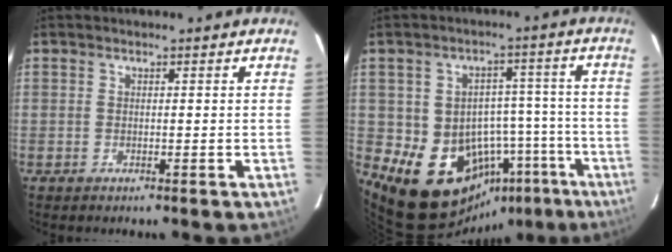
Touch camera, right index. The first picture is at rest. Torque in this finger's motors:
{"motor_torque": [1.79, -0.35, 1.05, 0.16]}